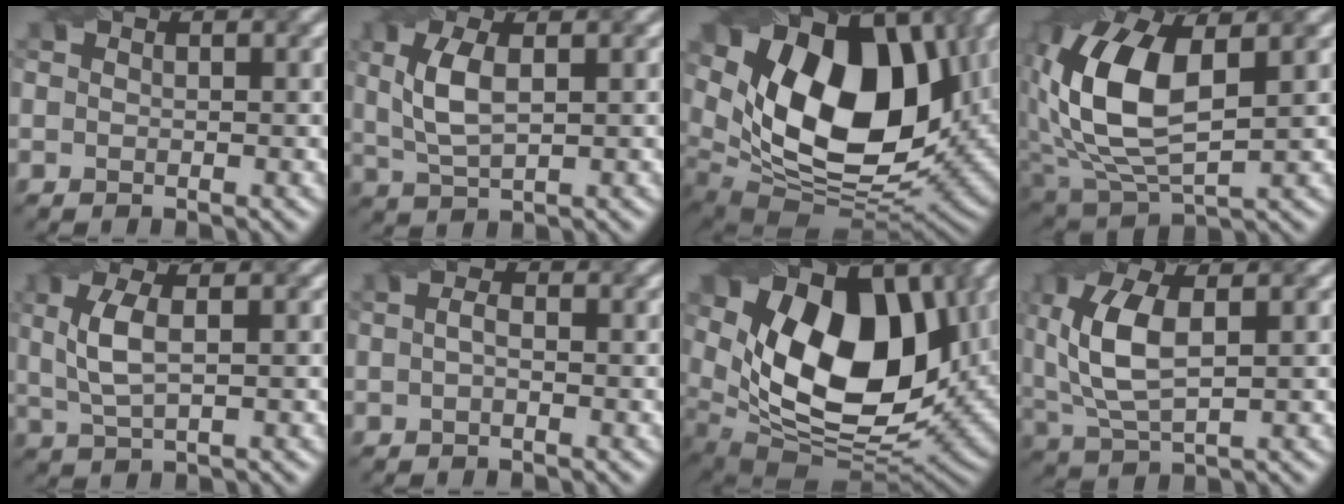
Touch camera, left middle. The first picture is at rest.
{"total": 4.1, "force": [0.9, 1.7, 3.6], "torque": [-0.083, 0.004, 0.020]}
{"total": 16.8, "force": [4.5, 10.1, 12.7], "torque": [-0.204, -0.002, 0.077]}
{"total": 11.0, "force": [1.4, 6.0, 9.1], "torque": [-0.206, -0.002, 0.031]}
{"total": 3.7, "force": [0.8, 1.3, 3.3], "torque": [-0.076, 0.002, 0.018]}
{"total": 1.0, "force": [-0.2, 0.4, 0.9], "torque": [-0.020, 0.000, -0.004]}
{"total": 15.3, "force": [3.7, 9.4, 11.5], "torque": [-0.176, -0.008, 0.065]}
{"total": 6.8, "force": [1.4, 3.2, 5.8], "torque": [-0.139, 0.003, 0.028]}